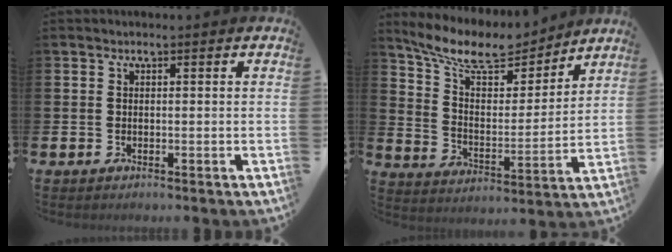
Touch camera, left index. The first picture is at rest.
{"total": 10.6, "force": [9.4, 3.2, 3.7], "torque": [-0.110, -0.059, 0.164]}